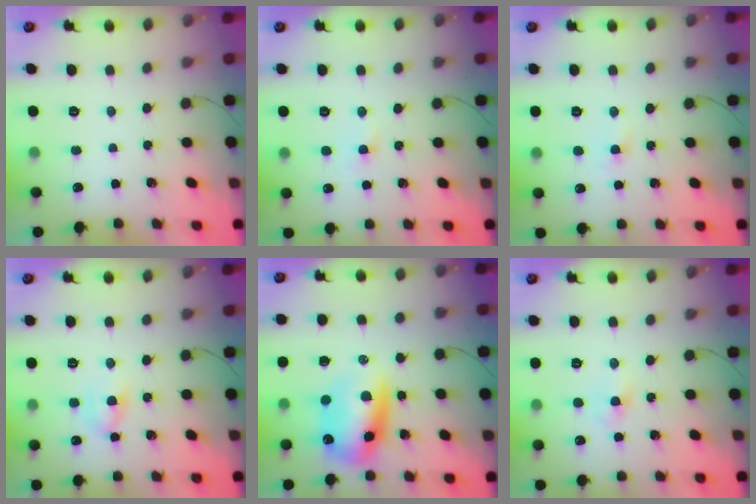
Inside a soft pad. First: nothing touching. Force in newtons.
{"total": 1.7, "press": 1.5, "slide": 0.8}
{"total": 1.7, "press": 1.5, "slide": 0.8}
{"total": 5.1, "press": 4.9, "slide": 1.5}
{"total": 12.5, "press": 12.1, "slide": 3.1}
{"total": 2.2, "press": 1.9, "slide": 1.1}